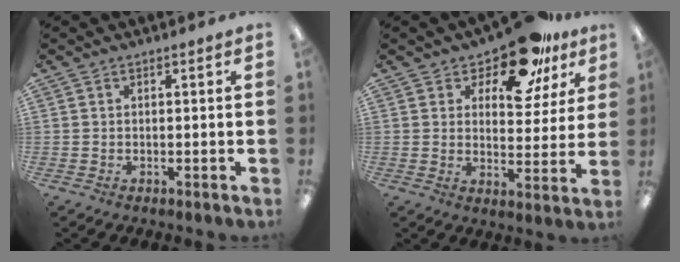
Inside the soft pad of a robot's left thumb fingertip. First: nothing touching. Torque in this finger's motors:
{"motor_torque": [0.74, 0.81, -0.12, -0.18, 0.05]}